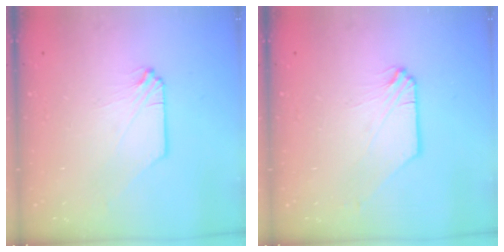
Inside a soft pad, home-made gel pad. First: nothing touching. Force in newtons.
{"total": 0.9, "press": 0.9, "slide": 0.1}